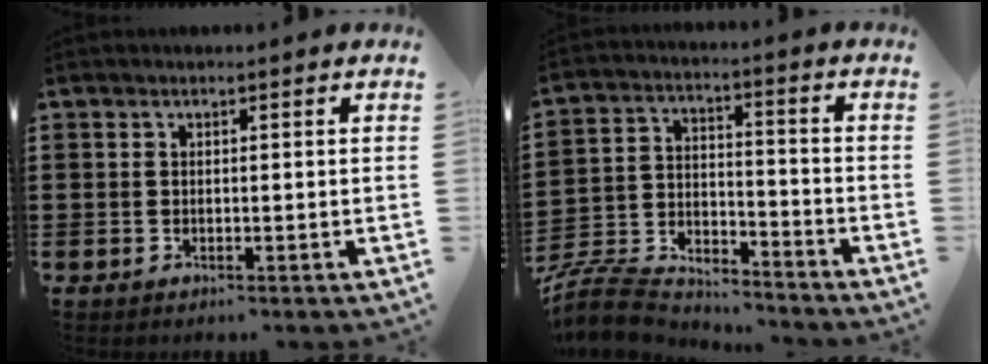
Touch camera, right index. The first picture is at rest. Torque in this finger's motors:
{"motor_torque": [-2.14, 0.00, -0.99, -0.21]}